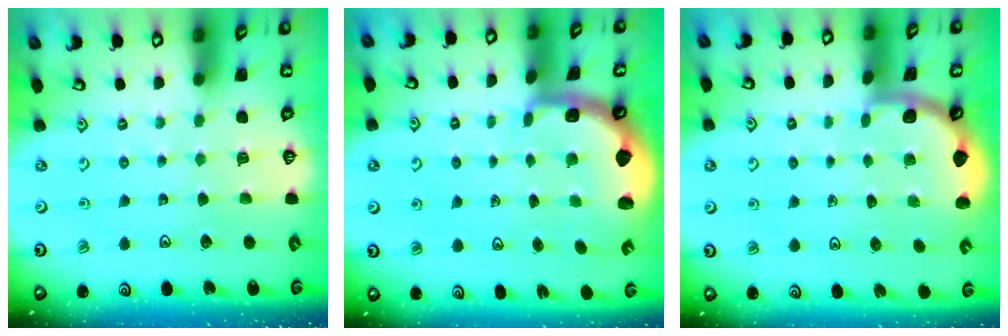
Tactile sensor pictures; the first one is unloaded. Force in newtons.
{"total": 2.4, "press": 2.1, "slide": 1.2}
{"total": 1.8, "press": 1.8, "slide": 0.0}